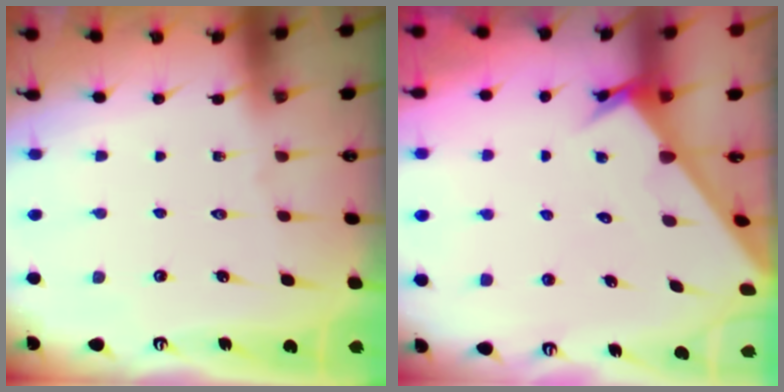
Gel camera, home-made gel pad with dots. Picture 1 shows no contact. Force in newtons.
{"total": 2.9, "press": 2.9, "slide": 0.1}